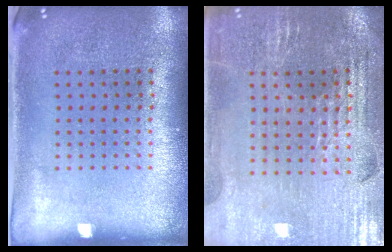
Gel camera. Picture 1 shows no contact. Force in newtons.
{"total": 2.9, "press": 2.8, "slide": 0.4}